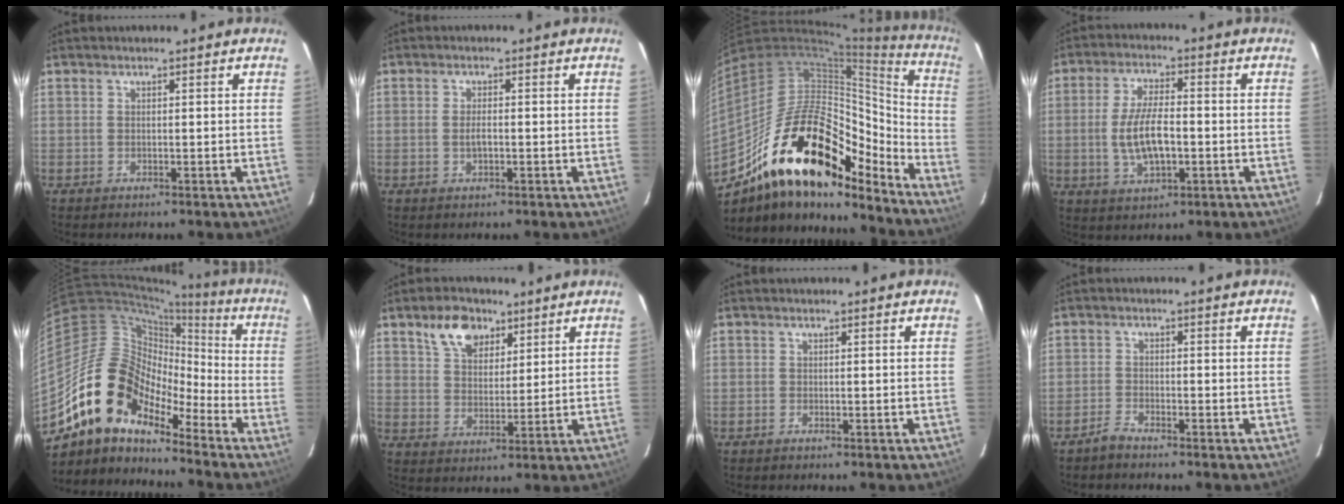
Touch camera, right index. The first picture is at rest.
{"total": 2.2, "force": [-0.4, 1.1, 1.9], "torque": [-0.037, 0.002, -0.007]}
{"total": 27.2, "force": [-18.1, 10.5, 17.3], "torque": [-0.288, 0.000, -0.298]}
{"total": 9.7, "force": [-1.4, 4.1, 8.6], "torque": [-0.172, -0.001, -0.022]}
{"total": 15.5, "force": [-11.4, 7.6, 7.3], "torque": [-0.130, 0.013, -0.225]}
{"total": 8.8, "force": [5.4, 5.2, 4.6], "torque": [-0.084, 0.020, 0.098]}
{"total": 0.0}
{"total": 2.2, "force": [-2.1, 0.3, 0.6], "torque": [-0.026, -0.001, -0.044]}